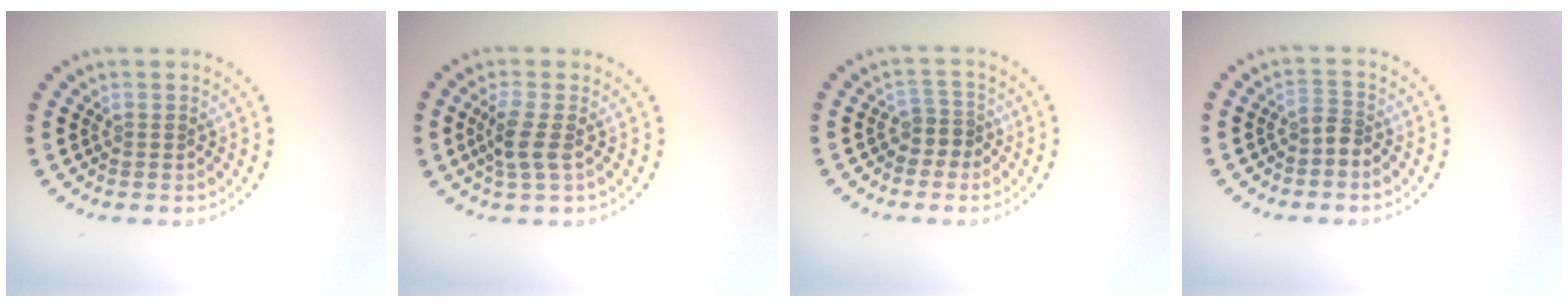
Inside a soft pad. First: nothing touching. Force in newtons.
{"total": 2.5, "press": 2.2, "slide": 1.2}
{"total": 1.9, "press": 1.4, "slide": 1.2}
{"total": 1.5, "press": 1.2, "slide": 1.0}